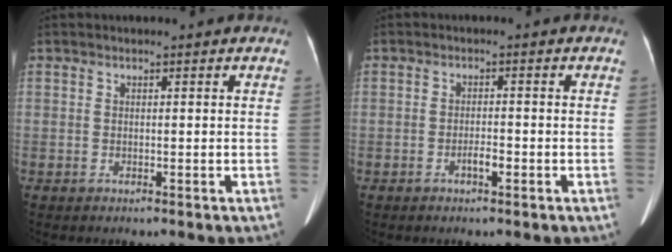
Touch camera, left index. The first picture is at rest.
{"total": 1.8, "force": [-1.1, 0.4, 1.4], "torque": [-0.024, 0.001, -0.019]}